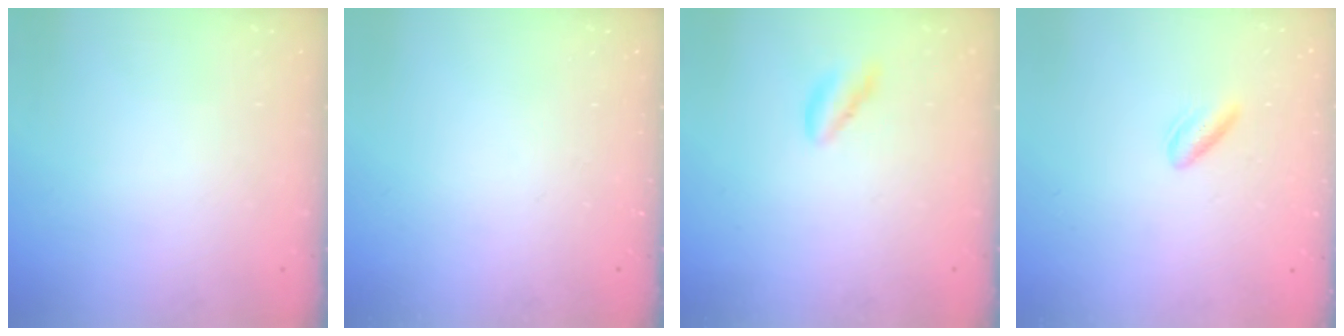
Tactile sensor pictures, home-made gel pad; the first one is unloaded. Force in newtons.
{"total": 0.0}
{"total": 0.0}
{"total": 2.6, "press": 2.2, "slide": 1.3}